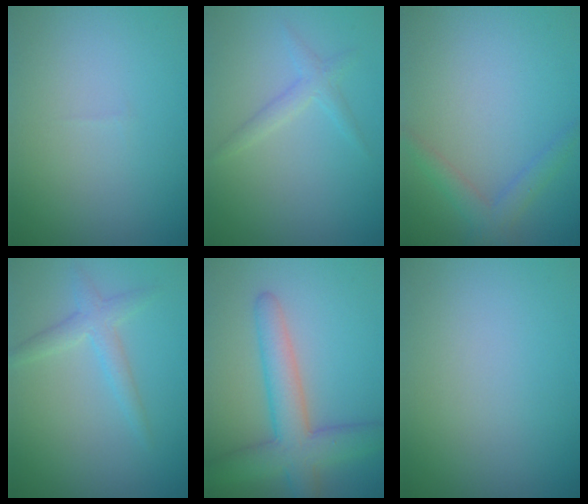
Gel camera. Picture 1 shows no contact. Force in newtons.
{"total": 1.6, "press": 1.6, "slide": 0.1}
{"total": 2.2, "press": 2.2, "slide": 0.1}
{"total": 2.2, "press": 2.2, "slide": 0.1}
{"total": 6.2, "press": 6.2, "slide": 0.3}
{"total": 0.0}